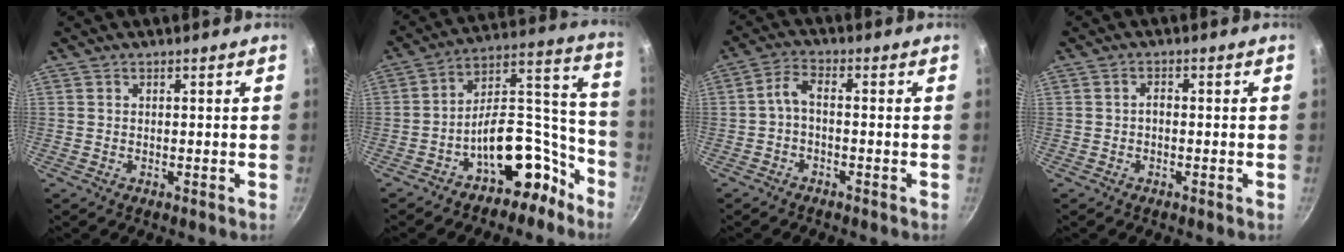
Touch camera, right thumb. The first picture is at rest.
{"total": 15.8, "force": [-9.8, 8.6, 8.9], "torque": [-0.049, 0.135, -0.154]}
{"total": 3.5, "force": [-1.3, 1.5, 2.9], "torque": [-0.068, 0.024, -0.032]}
{"total": 1.4, "force": [-0.4, 0.8, 1.1], "torque": [-0.015, 0.011, -0.006]}